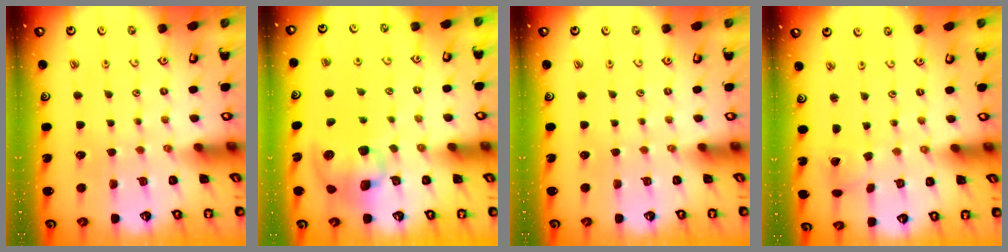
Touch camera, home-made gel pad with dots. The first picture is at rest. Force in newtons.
{"total": 13.5, "press": 13.4, "slide": 1.7}
{"total": 0.0}
{"total": 2.2, "press": 2.2, "slide": 0.2}